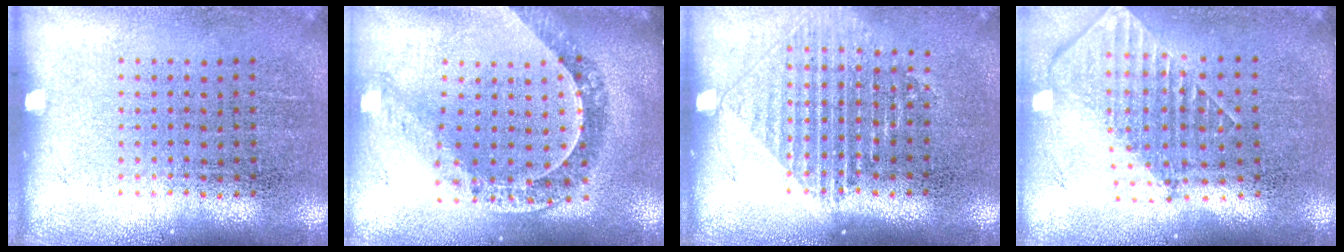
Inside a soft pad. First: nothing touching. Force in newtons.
{"total": 1.1, "press": 1.1, "slide": 0.2}
{"total": 1.2, "press": 1.2, "slide": 0.5}
{"total": 1.8, "press": 1.4, "slide": 1.1}